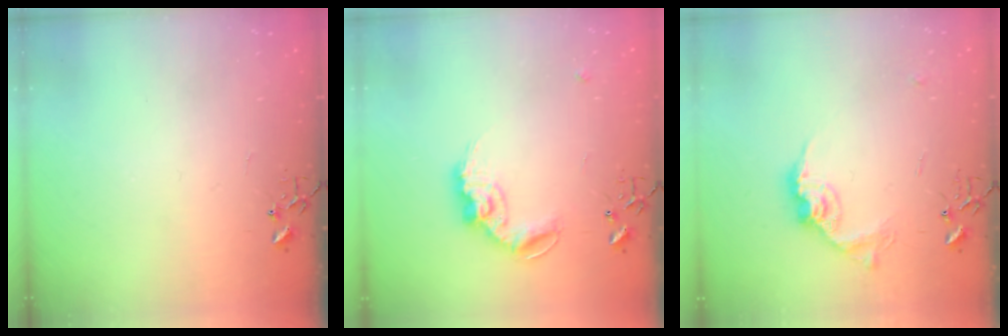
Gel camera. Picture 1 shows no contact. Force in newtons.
{"total": 12.7, "press": 12.7, "slide": 0.5}
{"total": 13.4, "press": 13.3, "slide": 0.8}